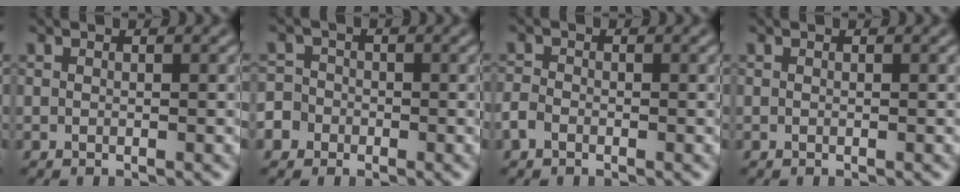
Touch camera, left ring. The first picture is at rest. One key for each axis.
{"total": 4.9, "fx": -2.7, "fy": 4.0, "fz": 1.0, "tx": -0.010, "ty": -0.003, "tz": -0.063}
{"total": 1.4, "fx": -0.9, "fy": 0.9, "fz": 0.7, "tx": -0.013, "ty": 0.002, "tz": -0.022}
{"total": 0.0}